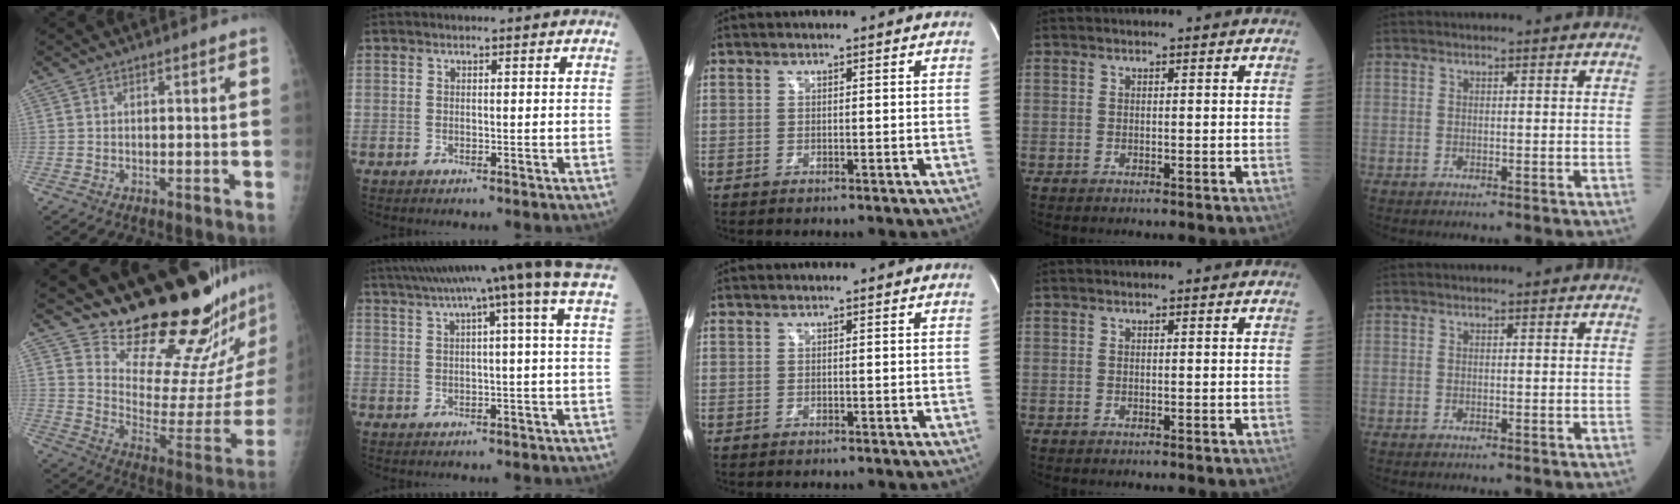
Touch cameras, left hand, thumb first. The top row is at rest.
{"thumb": {"total": 24.6, "force": [22.2, 3.8, 9.9], "torque": [-0.114, -0.200, 0.307]}, "index": {"total": 11.4, "force": [7.4, -1.8, 8.5], "torque": [-0.137, 0.024, 0.092]}}